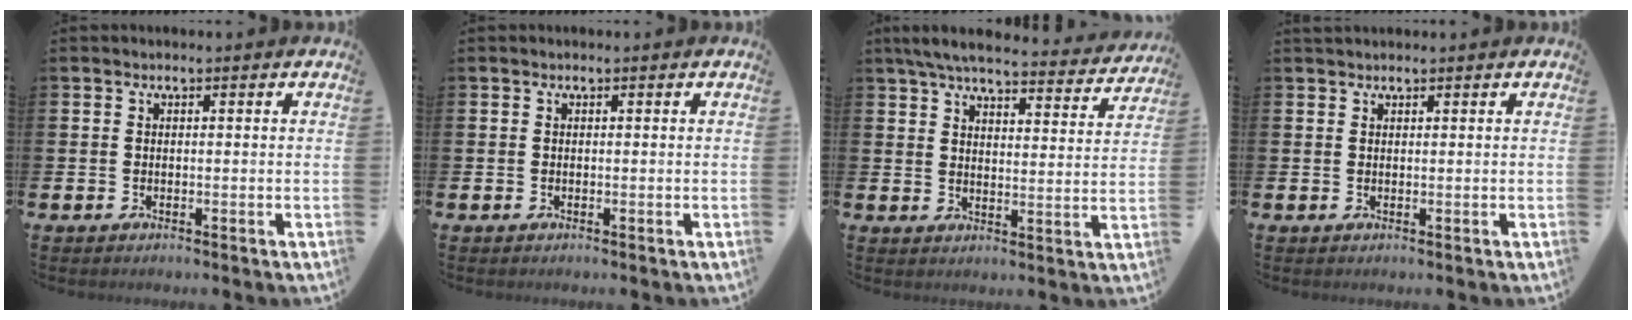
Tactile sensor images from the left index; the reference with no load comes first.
{"total": 0.0}
{"total": 5.9, "force": [5.4, 1.0, 2.3], "torque": [-0.049, -0.039, 0.089]}
{"total": 0.9, "force": [0.9, 0.2, 0.1], "torque": [0.013, -0.003, 0.013]}